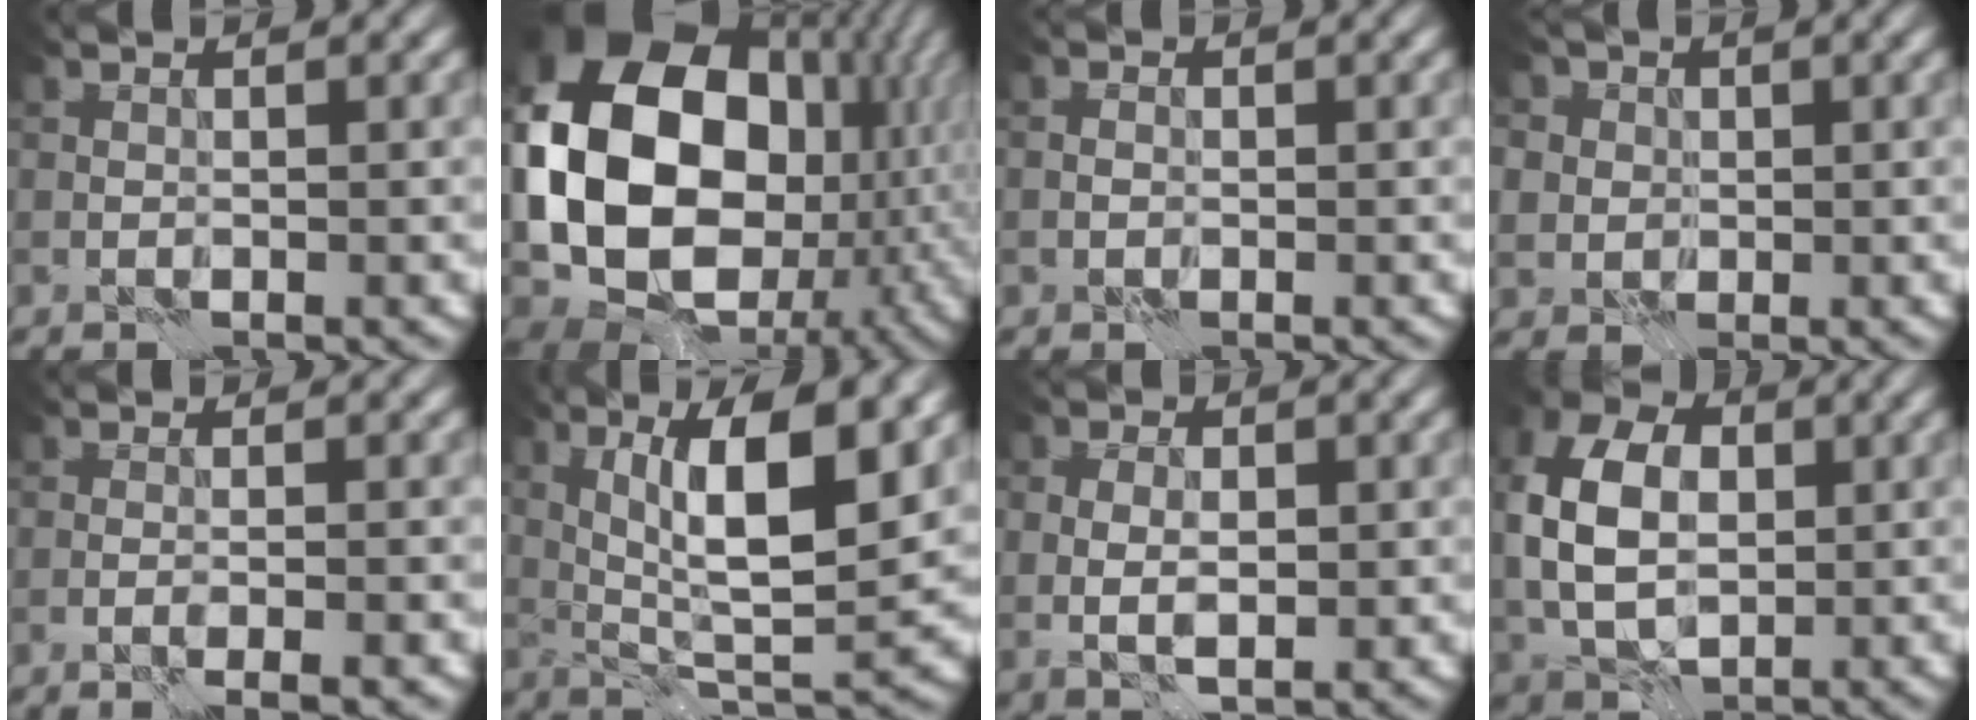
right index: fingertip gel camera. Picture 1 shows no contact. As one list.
[{"total": 19.8, "force": [1.1, 15.4, 12.4], "torque": [-0.272, -0.018, 0.040]}, {"total": 0.6, "force": [-0.3, 0.6, 0.0], "torque": [0.002, 0.000, -0.008]}, {"total": 5.0, "force": [1.9, 4.4, 1.6], "torque": [-0.030, 0.017, 0.017]}, {"total": 2.9, "force": [-1.4, 0.6, 2.5], "torque": [-0.025, 0.003, -0.025]}, {"total": 9.6, "force": [2.9, 2.6, 8.8], "torque": [-0.133, -0.002, 0.055]}, {"total": 3.8, "force": [-0.1, 2.4, 2.9], "torque": [-0.042, -0.002, 0.005]}, {"total": 8.7, "force": [0.7, 6.3, 6.1], "torque": [-0.142, 0.007, 0.004]}]